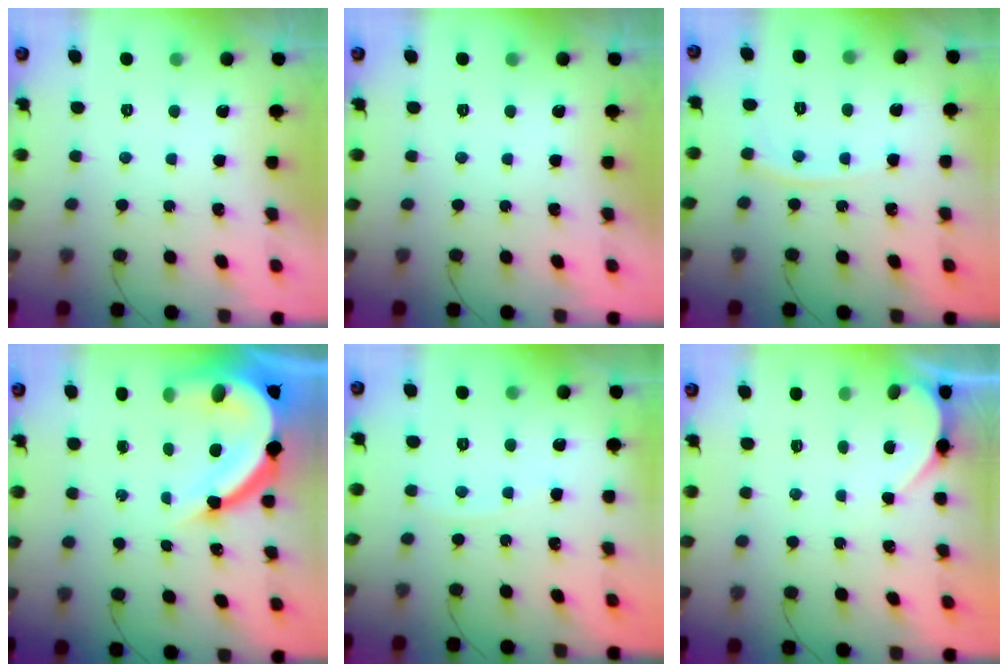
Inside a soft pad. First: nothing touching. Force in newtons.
{"total": 0.0}
{"total": 4.1, "press": 4.0, "slide": 0.6}
{"total": 18.2, "press": 18.1, "slide": 2.0}
{"total": 1.6, "press": 1.6, "slide": 0.2}
{"total": 1.9, "press": 1.9, "slide": 0.1}